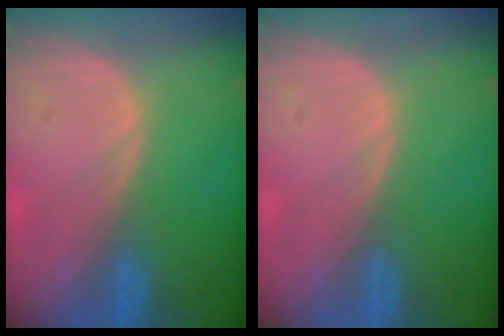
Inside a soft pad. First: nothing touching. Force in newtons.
{"total": 0.0}